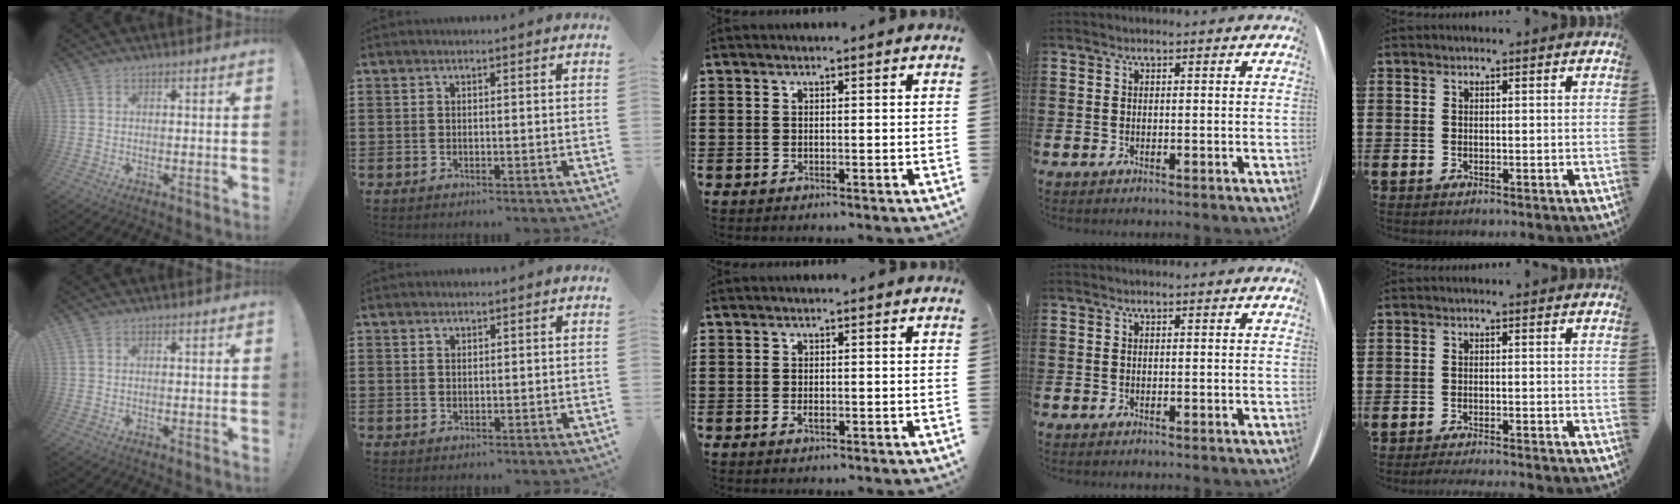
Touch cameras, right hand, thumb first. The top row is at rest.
{"index": {"total": 0.7, "force": [0.5, 0.5, 0.3], "torque": [-0.007, 0.003, 0.010]}, "middle": {"total": 0.9, "force": [-0.4, 0.5, 0.7], "torque": [-0.015, -0.005, -0.006]}, "little": {"total": 1.5, "force": [-1.4, -0.2, 0.4], "torque": [-0.006, 0.002, -0.027]}}